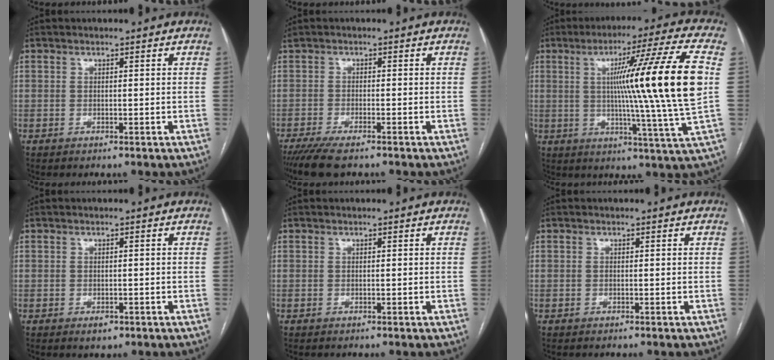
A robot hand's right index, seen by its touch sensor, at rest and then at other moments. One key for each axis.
{"total": 6.6, "fx": -5.3, "fy": 1.1, "fz": 3.8, "tx": -0.059, "ty": -0.015, "tz": -0.087}
{"total": 20.0, "fx": 2.5, "fy": -3.0, "fz": 19.6, "tx": -0.287, "ty": -0.009, "tz": 0.023}
{"total": 1.5, "fx": -0.8, "fy": 0.9, "fz": 0.8, "tx": -0.008, "ty": 0.002, "tz": -0.005}
{"total": 0.0}
{"total": 0.0}